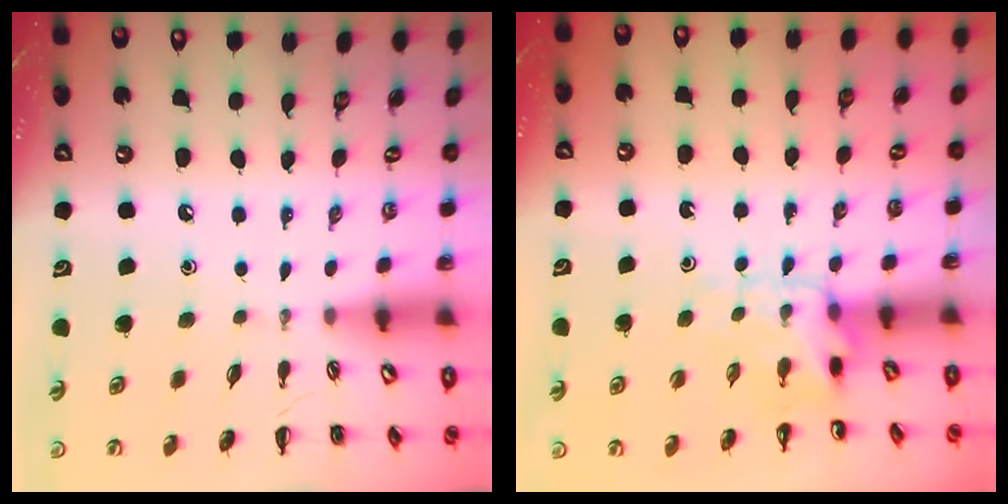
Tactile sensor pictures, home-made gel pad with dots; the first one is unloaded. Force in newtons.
{"total": 5.2, "press": 5.2, "slide": 0.8}